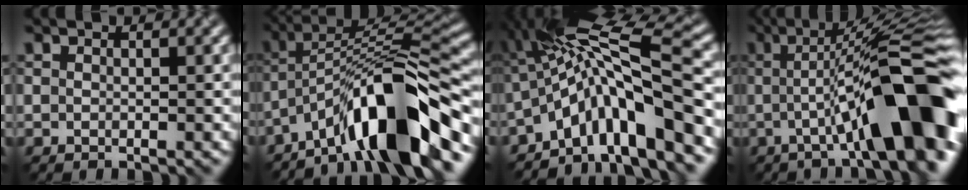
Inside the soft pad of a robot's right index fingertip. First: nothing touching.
{"total": 10.8, "force": [-7.1, 2.0, 8.0], "torque": [-0.114, 0.022, -0.129]}
{"total": 10.0, "force": [-3.5, 2.1, 9.1], "torque": [-0.135, 0.019, -0.067]}
{"total": 12.9, "force": [-2.2, 2.6, 12.5], "torque": [-0.157, 0.017, -0.043]}